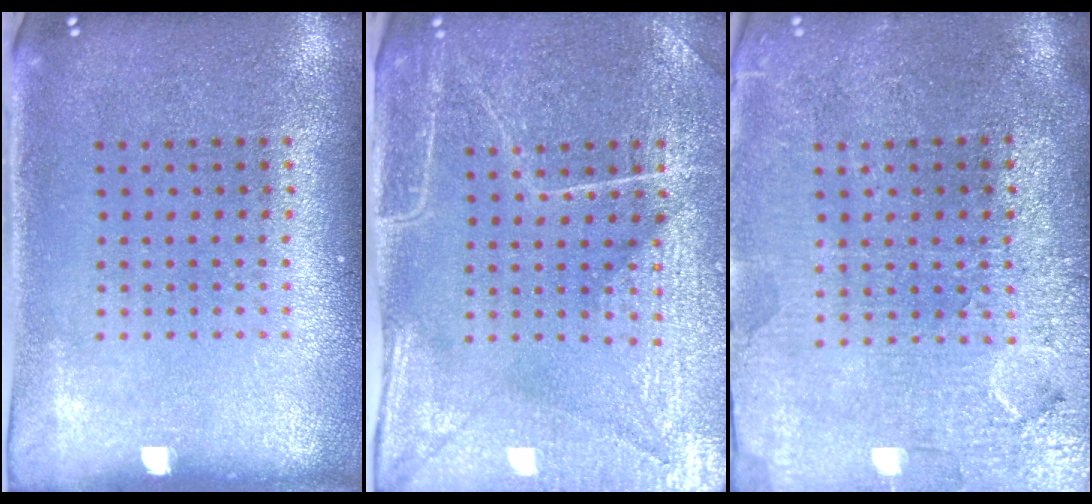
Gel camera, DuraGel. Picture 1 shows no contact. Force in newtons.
{"total": 4.5, "press": 4.2, "slide": 1.6}
{"total": 3.8, "press": 3.4, "slide": 1.6}